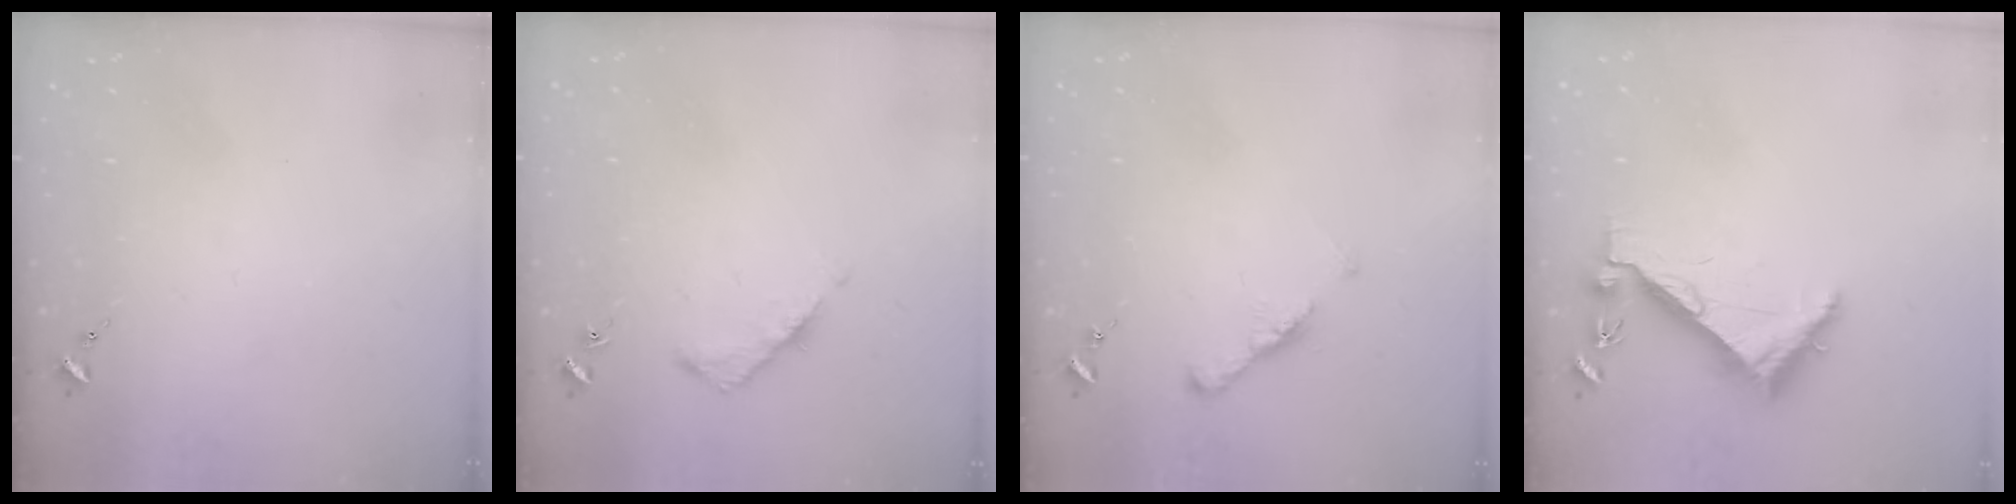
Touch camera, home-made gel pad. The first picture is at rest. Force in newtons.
{"total": 5.0, "press": 4.9, "slide": 0.8}
{"total": 6.8, "press": 6.7, "slide": 0.6}
{"total": 6.7, "press": 6.7, "slide": 0.8}